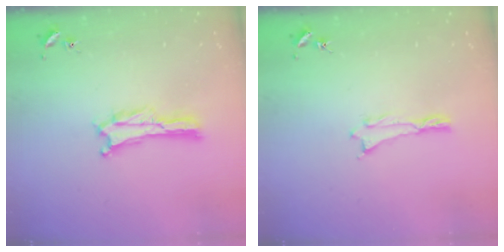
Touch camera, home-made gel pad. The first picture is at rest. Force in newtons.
{"total": 0.0}